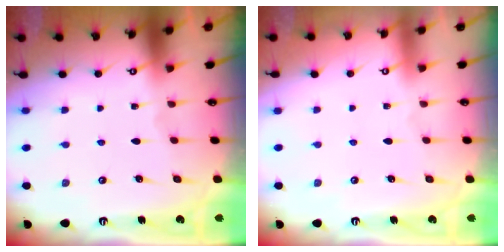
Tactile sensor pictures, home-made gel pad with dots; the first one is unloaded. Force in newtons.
{"total": 3.9, "press": 3.9, "slide": 0.1}